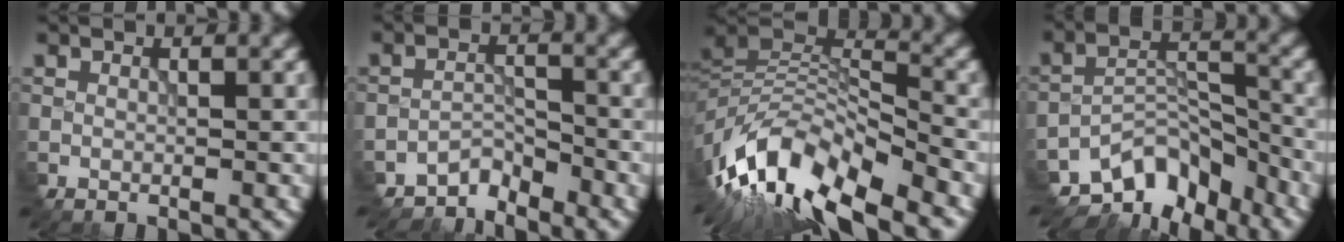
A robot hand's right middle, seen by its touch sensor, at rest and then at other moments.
{"total": 2.5, "force": [-2.4, 0.4, -0.4], "torque": [0.008, 0.010, -0.049]}
{"total": 11.9, "force": [-7.5, 4.9, 7.8], "torque": [-0.154, 0.007, -0.138]}
{"total": 7.8, "force": [-6.2, 3.6, 3.1], "torque": [-0.038, -0.004, -0.112]}